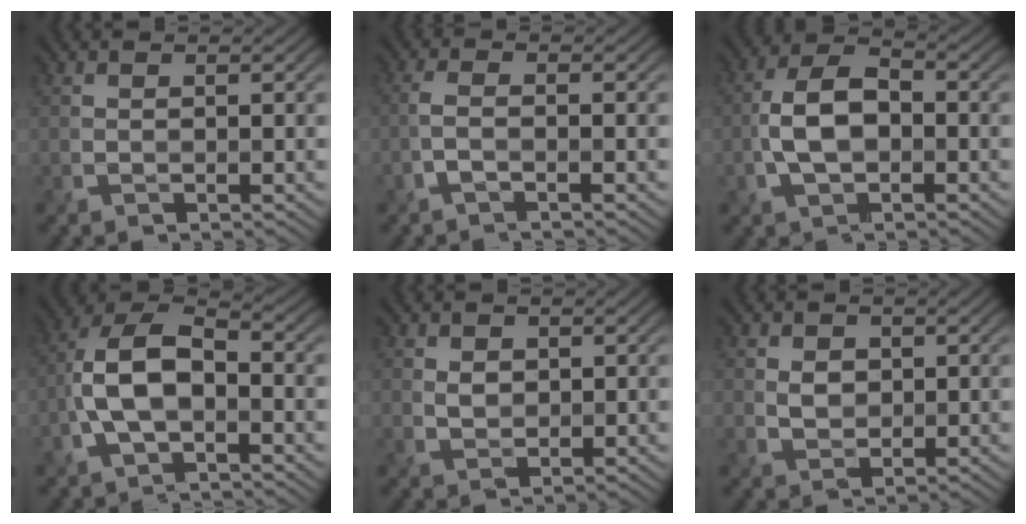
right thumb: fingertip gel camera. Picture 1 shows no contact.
{"total": 1.9, "force": [-1.1, 0.2, 1.5], "torque": [-0.034, 0.003, -0.032]}
{"total": 6.8, "force": [-1.6, 4.0, 5.3], "torque": [-0.113, 0.007, -0.035]}
{"total": 9.0, "force": [-2.2, 4.8, 7.3], "torque": [-0.161, 0.013, -0.050]}
{"total": 1.4, "force": [0.6, 1.2, 0.5], "torque": [-0.014, -0.003, 0.015]}
{"total": 1.9, "force": [0.5, 1.7, 0.8], "torque": [-0.021, -0.004, 0.012]}